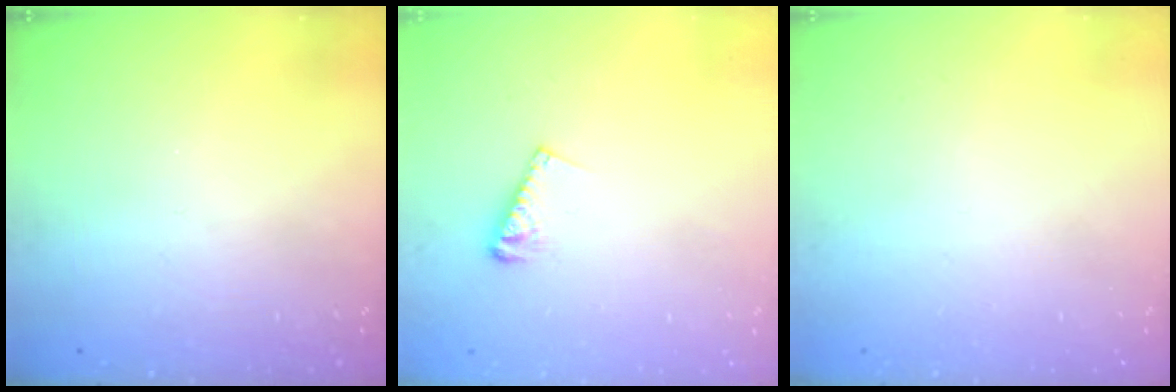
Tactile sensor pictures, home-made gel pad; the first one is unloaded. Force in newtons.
{"total": 4.8, "press": 4.8, "slide": 0.4}
{"total": 0.0}